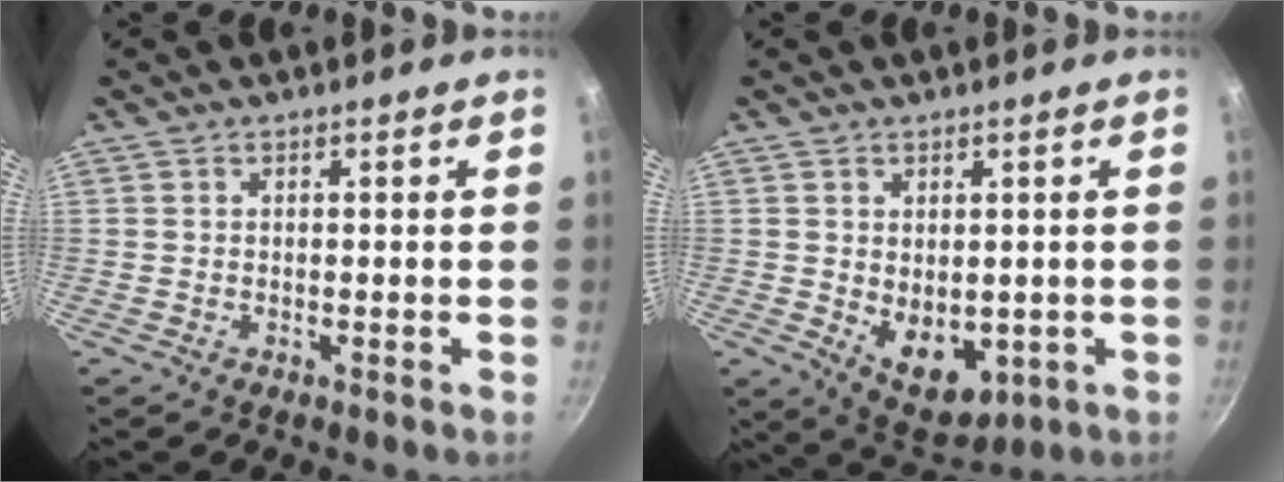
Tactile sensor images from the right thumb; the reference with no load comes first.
{"total": 8.8, "force": [-0.6, 6.0, 6.4], "torque": [-0.073, -0.017, 0.012]}